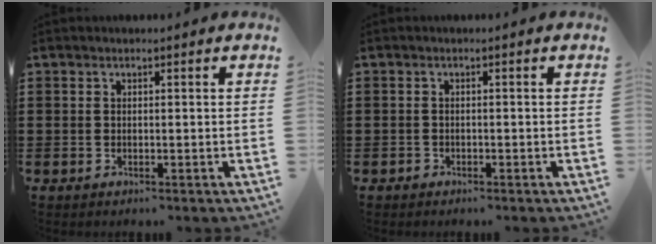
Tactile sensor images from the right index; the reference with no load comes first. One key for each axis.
{"total": 0.6, "fx": -0.5, "fy": 0.3, "fz": 0.1, "tx": -0.003, "ty": 0.000, "tz": -0.012}